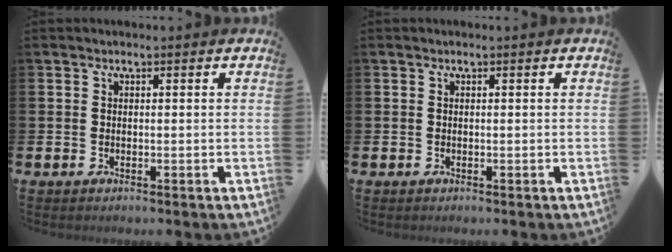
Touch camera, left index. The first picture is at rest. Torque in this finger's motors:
{"motor_torque": [-0.06, 0.06, 0.00, 0.01]}